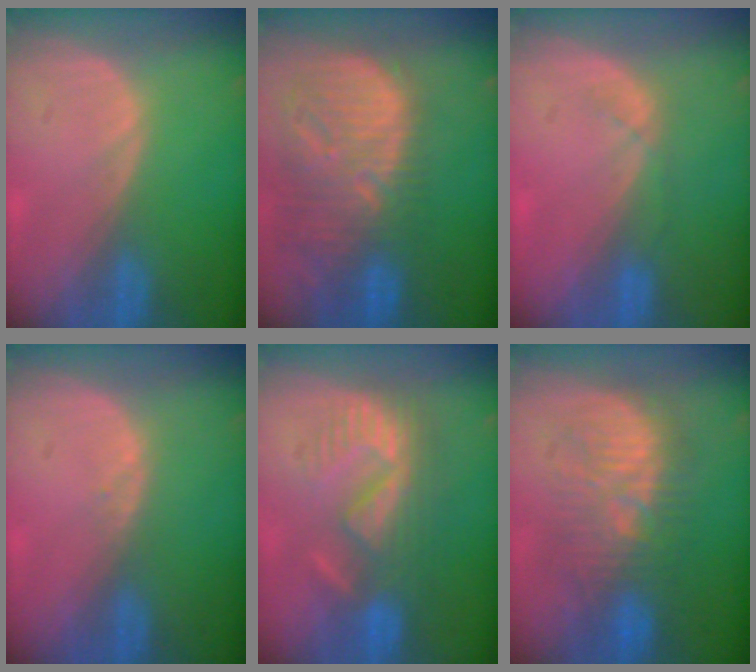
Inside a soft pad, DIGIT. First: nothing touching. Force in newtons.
{"total": 13.5, "press": 11.6, "slide": 6.9}
{"total": 2.1, "press": 1.9, "slide": 0.9}
{"total": 0.7, "press": 0.5, "slide": 0.5}
{"total": 9.0, "press": 8.3, "slide": 3.5}
{"total": 9.9, "press": 9.9, "slide": 0.3}